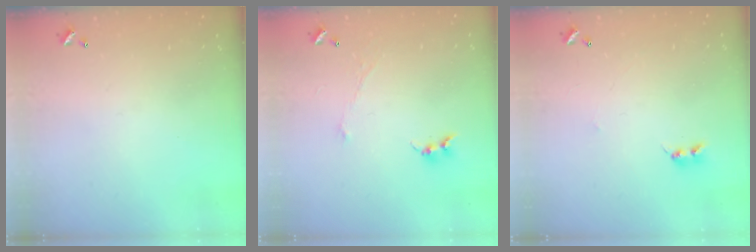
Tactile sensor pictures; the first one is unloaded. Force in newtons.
{"total": 0.0}
{"total": 2.2, "press": 2.2, "slide": 0.4}